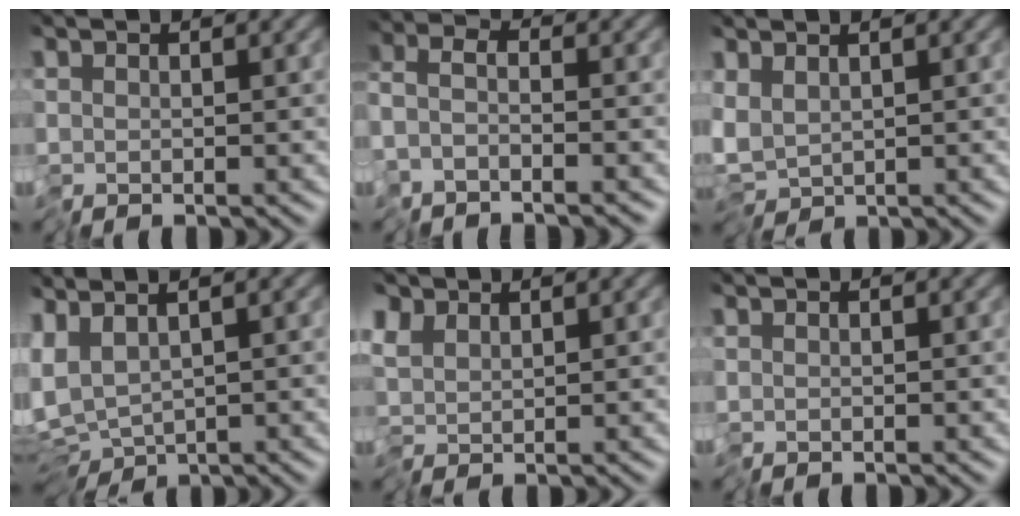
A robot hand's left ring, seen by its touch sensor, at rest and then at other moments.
{"total": 2.8, "force": [-2.4, 0.8, 1.1], "torque": [-0.005, -0.005, -0.053]}
{"total": 3.4, "force": [-0.5, 2.0, 2.7], "torque": [-0.059, -0.003, -0.013]}
{"total": 5.5, "force": [-0.3, 2.4, 4.9], "torque": [-0.100, -0.011, 0.014]}
{"total": 1.5, "force": [0.9, 1.0, 0.8], "torque": [-0.013, 0.003, 0.013]}
{"total": 0.0}